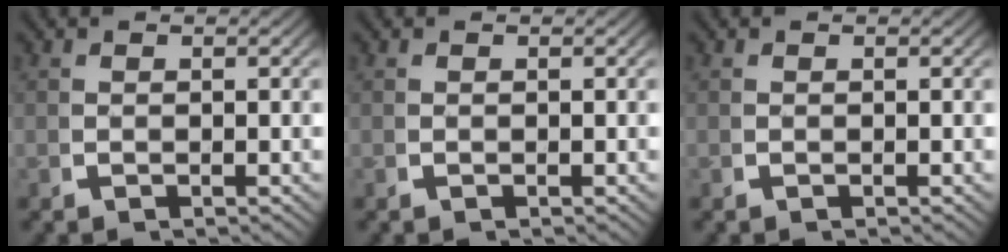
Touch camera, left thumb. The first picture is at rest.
{"total": 0.0}
{"total": 0.0}